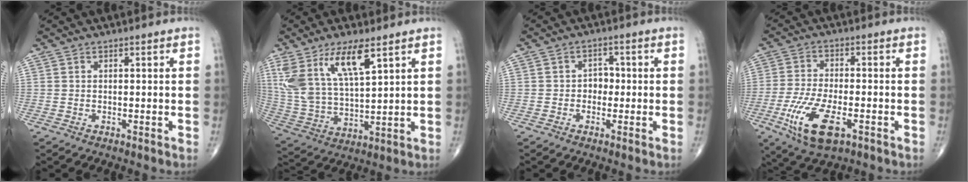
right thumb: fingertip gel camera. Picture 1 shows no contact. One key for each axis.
{"total": 14.7, "fx": 7.7, "fy": 5.2, "fz": 11.4, "tx": -0.231, "ty": -0.028, "tz": 0.159}
{"total": 2.8, "fx": -0.4, "fy": 2.2, "fz": 1.6, "tx": 0.001, "ty": 0.011, "tz": -0.015}
{"total": 11.8, "fx": -4.7, "fy": 4.8, "fz": 9.7, "tx": -0.200, "ty": 0.001, "tz": -0.082}